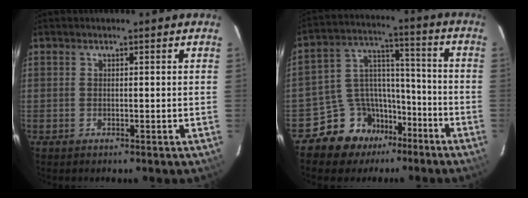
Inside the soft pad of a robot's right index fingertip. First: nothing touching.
{"total": 12.2, "force": [-8.8, 8.1, 2.2], "torque": [-0.055, 0.064, -0.146]}